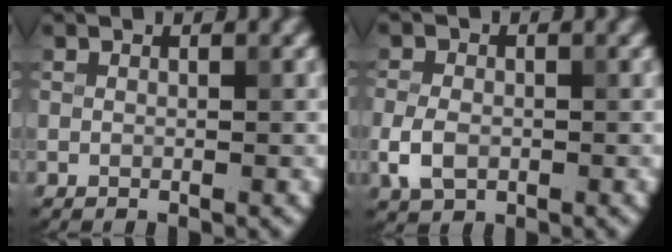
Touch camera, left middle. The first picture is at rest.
{"total": 3.1, "force": [-0.9, 2.2, 2.0], "torque": [-0.047, -0.005, -0.022]}